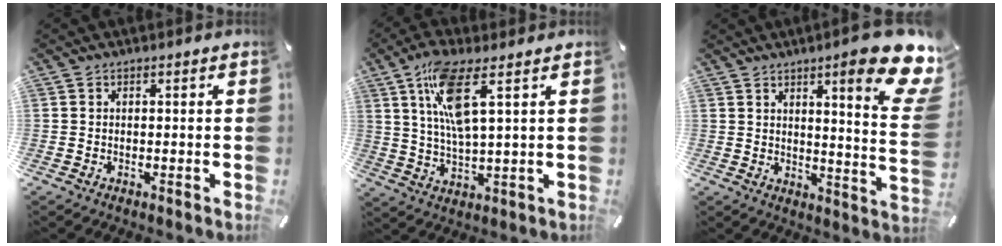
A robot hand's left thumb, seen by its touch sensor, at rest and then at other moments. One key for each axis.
{"total": 11.4, "fx": 4.6, "fy": 2.8, "fz": 10.0, "tx": -0.203, "ty": -0.006, "tz": 0.079}
{"total": 17.3, "fx": 10.0, "fy": 3.5, "fz": 13.7, "tx": -0.197, "ty": -0.065, "tz": 0.154}